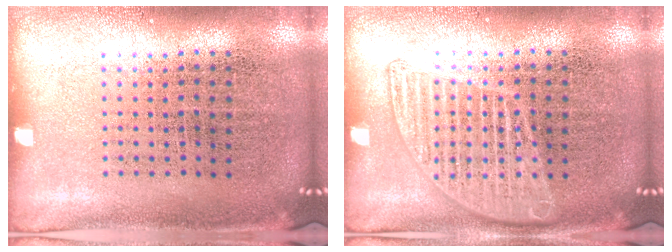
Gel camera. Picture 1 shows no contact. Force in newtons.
{"total": 2.4, "press": 2.3, "slide": 0.3}